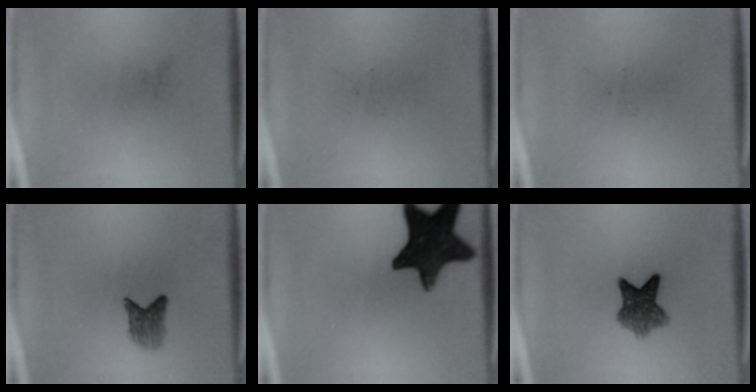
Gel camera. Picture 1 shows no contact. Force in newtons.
{"total": 0.0}
{"total": 0.0}
{"total": 2.8}
{"total": 15.8}
{"total": 6.5}